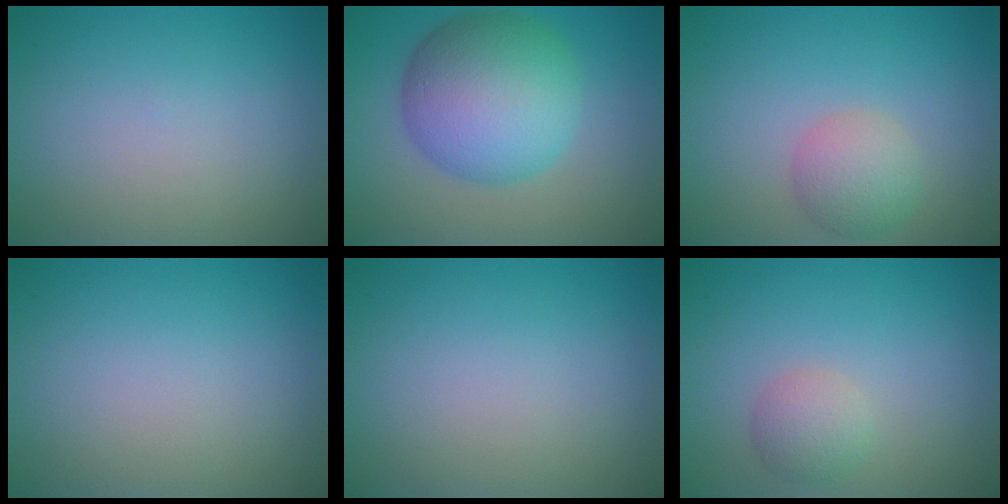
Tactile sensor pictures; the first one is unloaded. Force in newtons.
{"total": 9.8, "press": 9.8, "slide": 0.1}
{"total": 3.0, "press": 3.0, "slide": 0.2}
{"total": 0.0}
{"total": 0.0}
{"total": 2.2, "press": 2.2, "slide": 0.1}